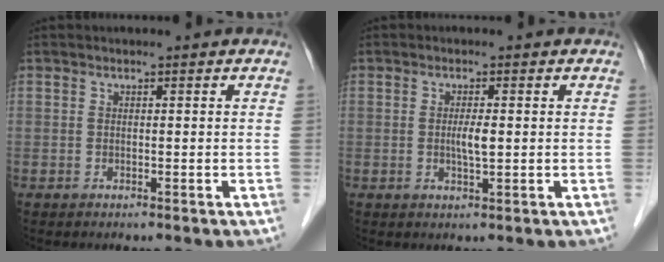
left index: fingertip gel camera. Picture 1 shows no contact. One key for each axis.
{"total": 2.4, "fx": 0.0, "fy": 0.3, "fz": 2.3, "tx": -0.047, "ty": -0.002, "tz": 0.001}